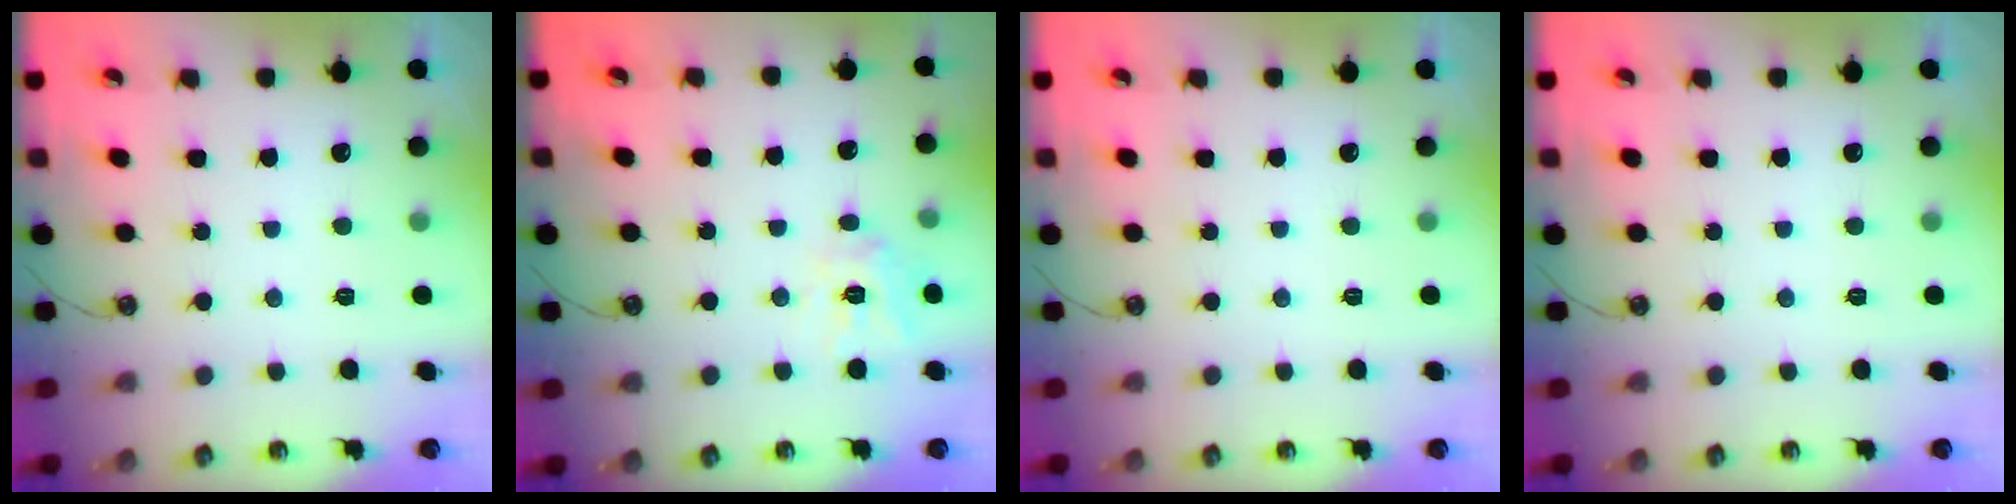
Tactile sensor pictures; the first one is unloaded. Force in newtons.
{"total": 10.3, "press": 10.2, "slide": 0.9}
{"total": 0.0}
{"total": 0.0}